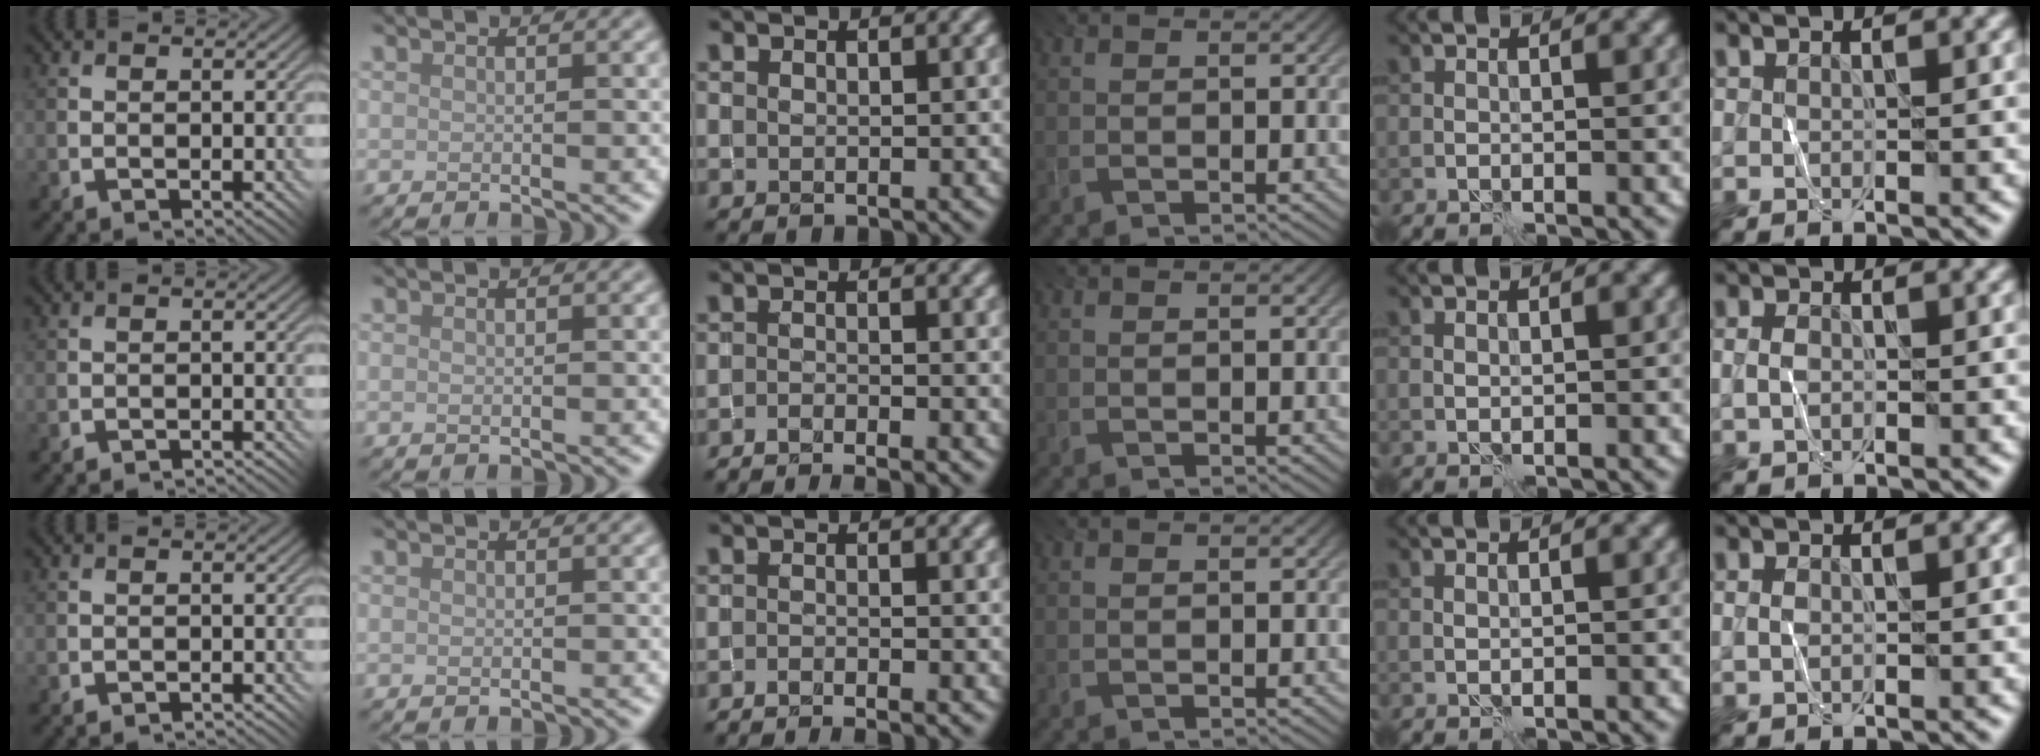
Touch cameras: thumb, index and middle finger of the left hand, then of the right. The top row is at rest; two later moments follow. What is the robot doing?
{"motion": "fold", "object": "shorts"}